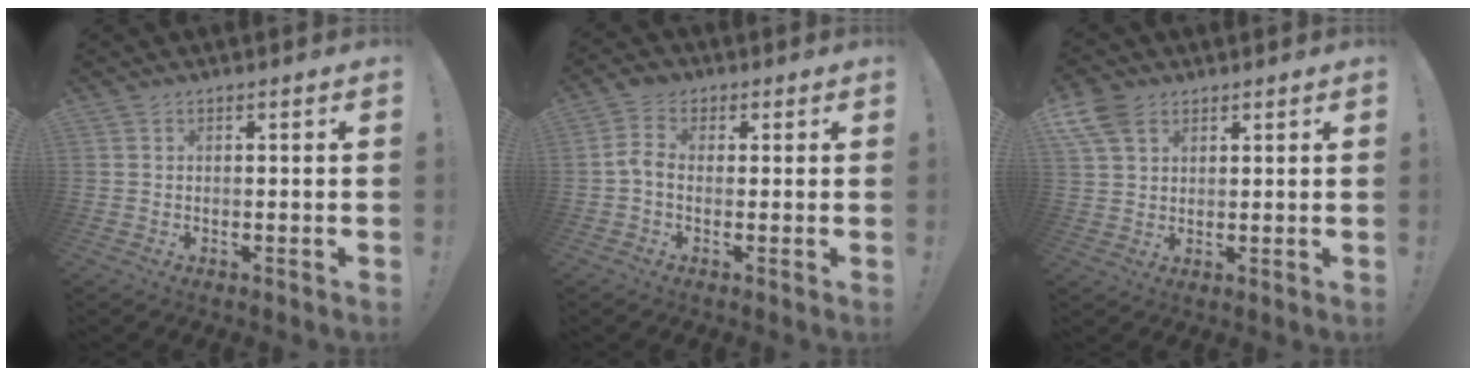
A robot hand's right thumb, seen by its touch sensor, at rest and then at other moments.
{"total": 5.2, "force": [-0.2, 4.0, 3.4], "torque": [-0.077, 0.010, -0.003]}
{"total": 8.1, "force": [4.4, 5.3, 4.3], "torque": [-0.086, -0.009, 0.087]}